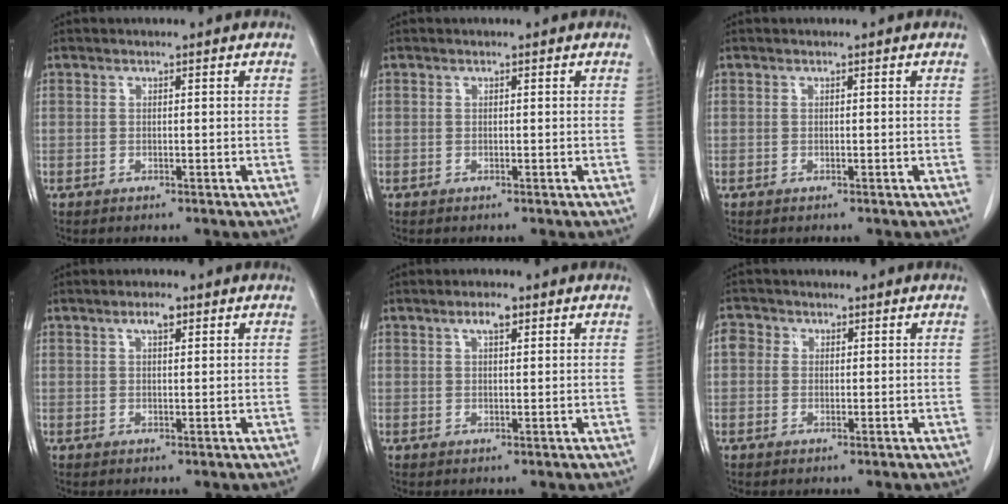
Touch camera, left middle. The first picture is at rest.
{"total": 0.0}
{"total": 0.0}
{"total": 2.2, "force": [1.3, 0.7, 1.7], "torque": [-0.035, 0.004, 0.022]}
{"total": 2.5, "force": [1.4, 0.7, 1.9], "torque": [-0.039, 0.005, 0.025]}
{"total": 2.5, "force": [0.6, 2.3, 0.9], "torque": [-0.014, 0.009, 0.007]}